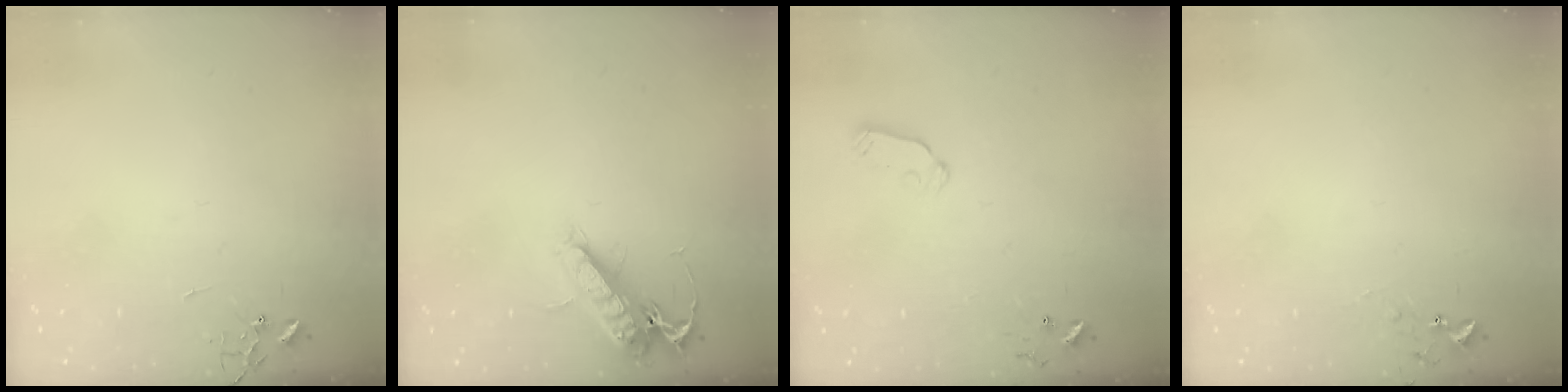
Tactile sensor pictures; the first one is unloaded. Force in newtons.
{"total": 13.8, "press": 13.7, "slide": 1.5}
{"total": 5.6, "press": 5.6, "slide": 0.3}
{"total": 5.0, "press": 5.0, "slide": 0.5}